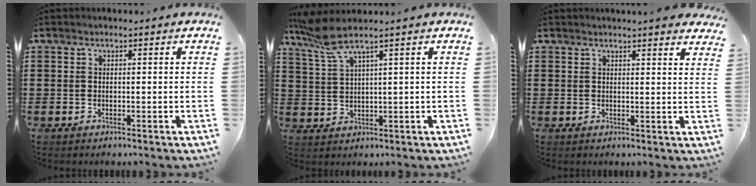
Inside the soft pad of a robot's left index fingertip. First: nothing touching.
{"total": 5.5, "force": [3.8, 0.5, 4.0], "torque": [-0.100, -0.011, 0.062]}
{"total": 2.3, "force": [2.3, -0.2, 0.6], "torque": [-0.009, -0.007, 0.041]}